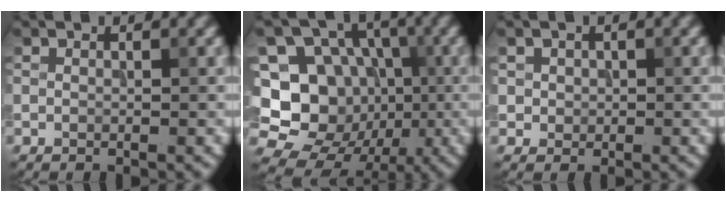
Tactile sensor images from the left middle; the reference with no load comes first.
{"total": 17.0, "force": [-1.6, 15.5, 6.8], "torque": [-0.178, 0.030, -0.035]}
{"total": 1.6, "force": [0.5, 1.5, 0.6], "torque": [-0.017, 0.002, 0.023]}